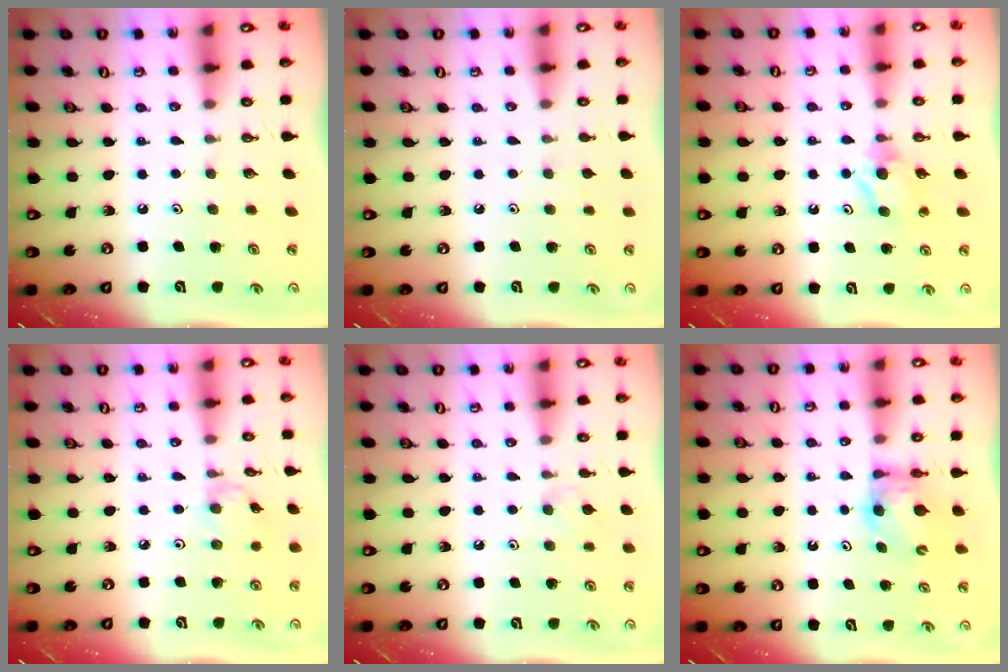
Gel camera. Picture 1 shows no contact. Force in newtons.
{"total": 2.8, "press": 2.7, "slide": 0.5}
{"total": 6.7, "press": 6.7, "slide": 0.4}
{"total": 0.9, "press": 0.9, "slide": 0.3}
{"total": 4.1, "press": 4.0, "slide": 0.7}
{"total": 6.8, "press": 6.8, "slide": 0.5}